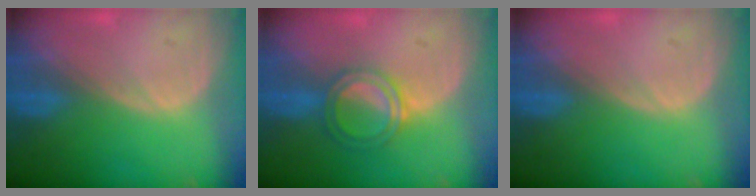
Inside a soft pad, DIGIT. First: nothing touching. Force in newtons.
{"total": 5.1, "press": 4.6, "slide": 2.1}
{"total": 0.0}